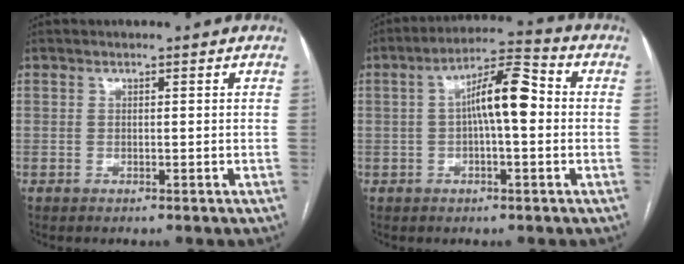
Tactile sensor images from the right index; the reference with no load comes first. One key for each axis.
{"total": 8.8, "fx": 0.4, "fy": 2.0, "fz": 8.5, "tx": -0.151, "ty": 0.031, "tz": 0.002}